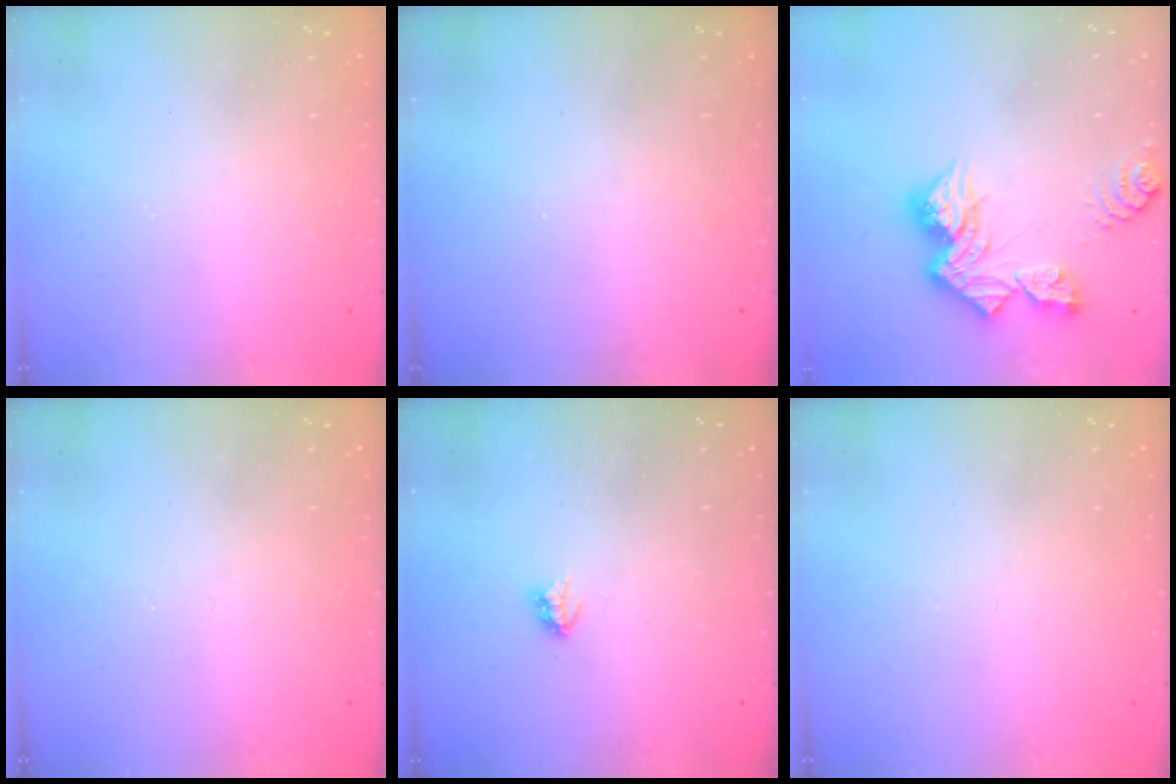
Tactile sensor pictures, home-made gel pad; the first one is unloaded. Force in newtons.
{"total": 0.0}
{"total": 12.6, "press": 12.6, "slide": 1.3}
{"total": 0.0}
{"total": 2.9, "press": 2.8, "slide": 0.4}
{"total": 0.0}